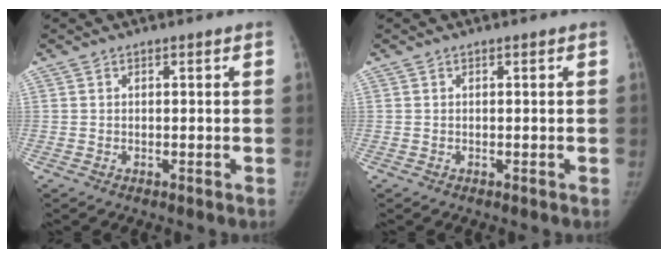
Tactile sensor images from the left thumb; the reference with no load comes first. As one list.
[{"total": 0.0}]